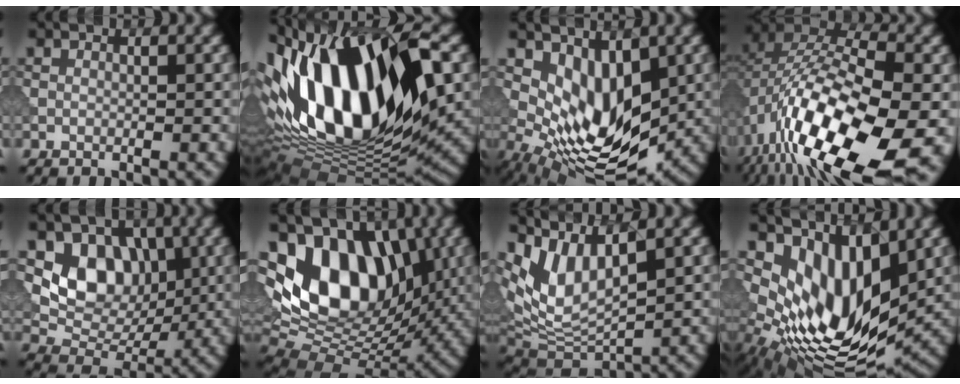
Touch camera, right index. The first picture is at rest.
{"total": 15.8, "force": [3.2, 8.2, 13.2], "torque": [-0.241, 0.014, 0.042]}
{"total": 7.3, "force": [1.5, 4.1, 5.9], "torque": [-0.108, -0.017, 0.032]}
{"total": 18.8, "force": [-6.6, 9.3, 15.0], "torque": [-0.286, -0.005, -0.110]}
{"total": 6.4, "force": [1.8, 5.2, 3.3], "torque": [-0.046, -0.012, 0.031]}
{"total": 12.8, "force": [3.3, 8.0, 9.5], "torque": [-0.142, 0.016, 0.046]}
{"total": 7.7, "force": [3.9, 3.6, 5.6], "torque": [-0.129, 0.002, 0.080]}
{"total": 9.9, "force": [3.3, 5.1, 7.9], "torque": [-0.152, -0.018, 0.071]}